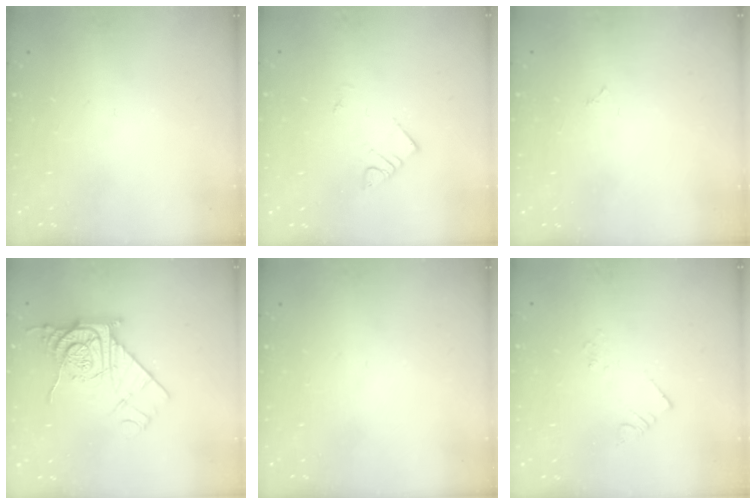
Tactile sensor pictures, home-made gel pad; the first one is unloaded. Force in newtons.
{"total": 3.6, "press": 3.6, "slide": 0.6}
{"total": 1.8, "press": 1.8, "slide": 0.3}
{"total": 12.4, "press": 12.3, "slide": 0.9}
{"total": 0.0}
{"total": 2.1, "press": 2.1, "slide": 0.3}